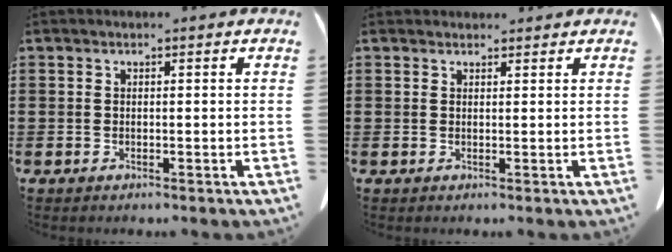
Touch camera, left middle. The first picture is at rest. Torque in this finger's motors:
{"motor_torque": [-0.71, 0.72, -0.10, -0.07]}